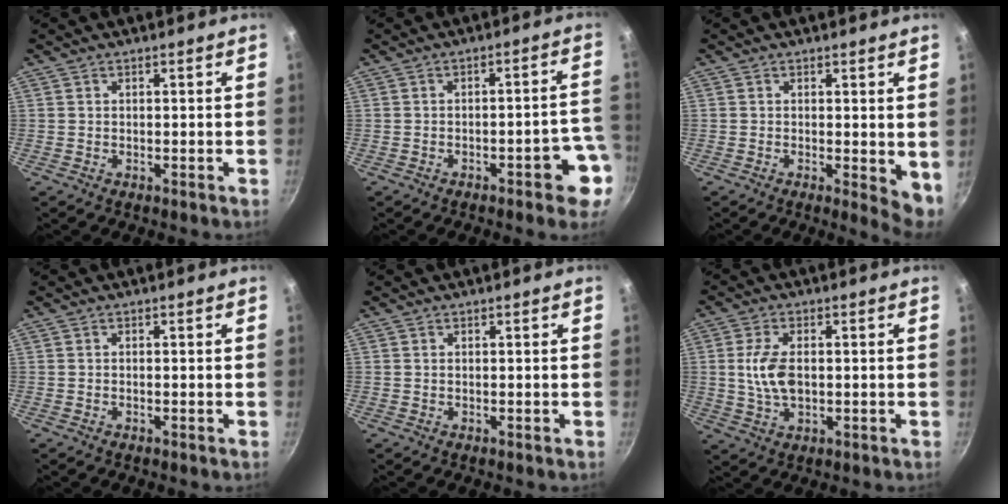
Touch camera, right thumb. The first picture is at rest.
{"total": 7.2, "force": [-2.9, 2.5, 6.1], "torque": [-0.052, 0.039, -0.030]}
{"total": 5.0, "force": [0.3, 2.0, 4.6], "torque": [-0.054, -0.010, 0.006]}
{"total": 0.0}
{"total": 0.0}
{"total": 7.4, "force": [0.3, 4.1, 6.2], "torque": [-0.120, 0.003, 0.004]}